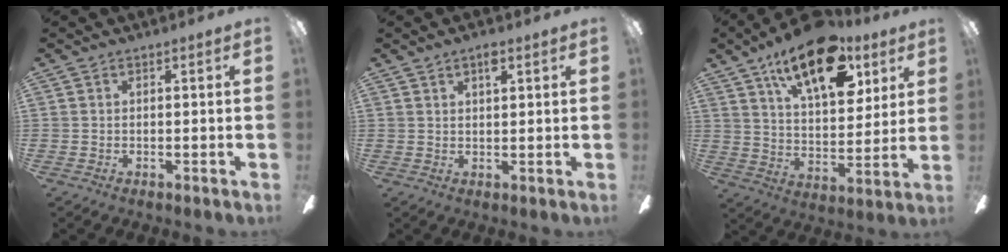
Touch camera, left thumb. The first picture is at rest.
{"total": 2.7, "force": [1.8, 0.9, 1.8], "torque": [-0.024, -0.004, 0.028]}
{"total": 20.2, "force": [12.1, 9.3, 13.2], "torque": [-0.202, -0.056, 0.202]}